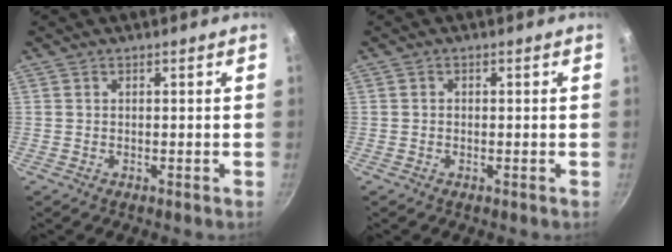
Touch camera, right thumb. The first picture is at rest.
{"total": 0.7, "force": [0.0, 0.6, 0.3], "torque": [-0.004, 0.005, 0.000]}